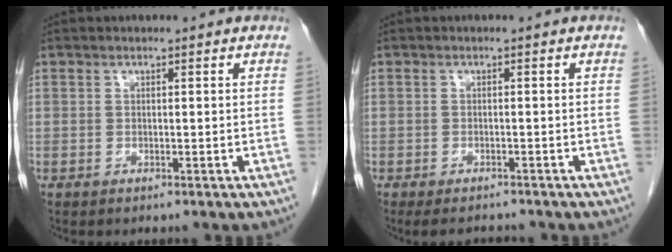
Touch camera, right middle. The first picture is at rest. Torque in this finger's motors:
{"motor_torque": [0.29, -0.19, 0.00, 0.02]}